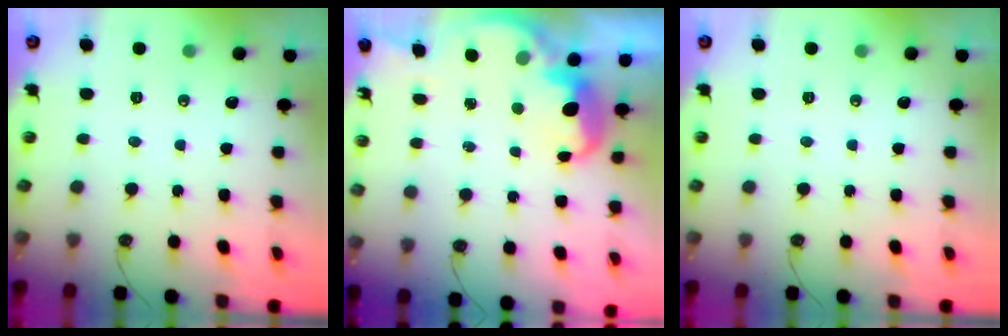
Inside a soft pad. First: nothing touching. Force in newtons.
{"total": 4.2, "press": 4.1, "slide": 0.8}
{"total": 0.0}